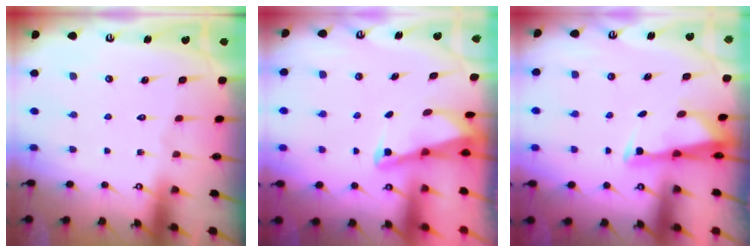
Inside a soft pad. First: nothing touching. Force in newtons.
{"total": 2.0, "press": 2.0, "slide": 0.4}
{"total": 2.7, "press": 2.6, "slide": 0.7}